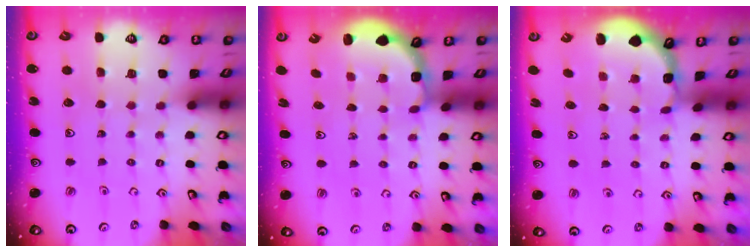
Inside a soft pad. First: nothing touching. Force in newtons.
{"total": 2.7, "press": 2.3, "slide": 1.4}
{"total": 1.1, "press": 1.1, "slide": 0.1}